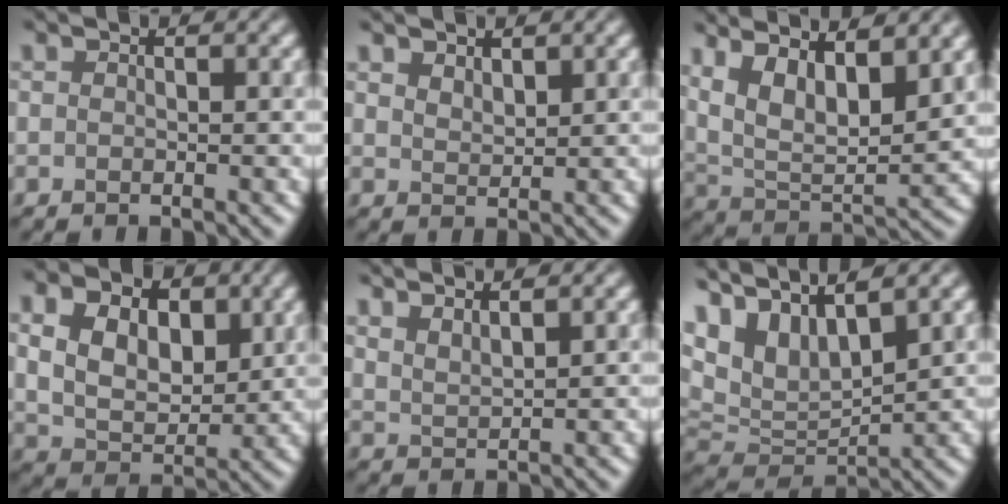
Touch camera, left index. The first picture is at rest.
{"total": 1.7, "force": [1.4, 0.8, 0.7], "torque": [-0.014, -0.002, 0.030]}
{"total": 13.3, "force": [6.9, 5.4, 10.1], "torque": [-0.191, 0.033, 0.105]}
{"total": 7.5, "force": [2.5, 5.1, 4.9], "torque": [-0.098, 0.003, 0.037]}
{"total": 3.0, "force": [2.5, 0.8, 1.4], "torque": [-0.006, 0.012, 0.030]}
{"total": 9.4, "force": [5.4, 3.9, 6.6], "torque": [-0.155, 0.012, 0.103]}